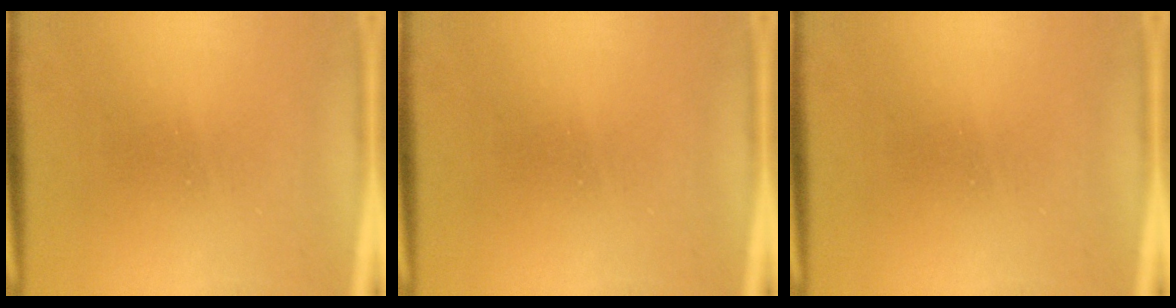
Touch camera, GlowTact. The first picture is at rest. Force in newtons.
{"total": 0.0}
{"total": 0.0}